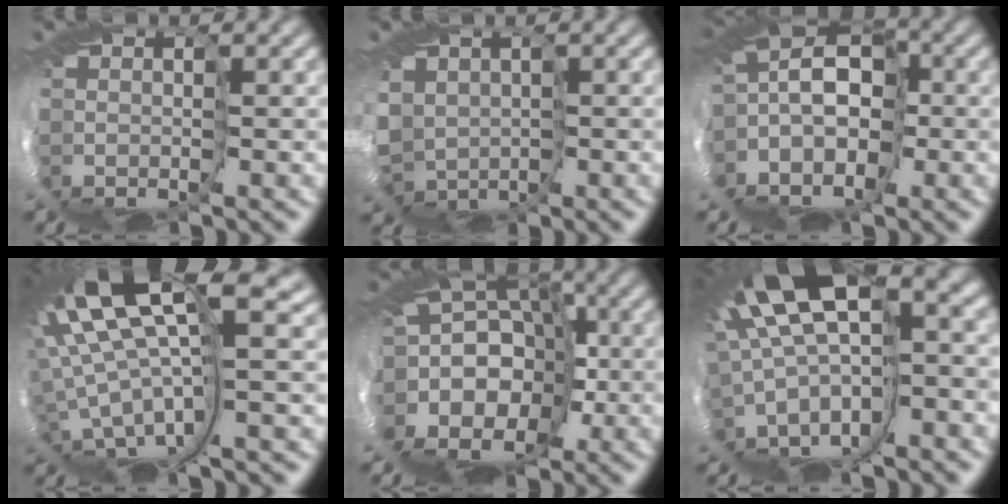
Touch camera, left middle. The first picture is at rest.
{"total": 5.7, "force": [-1.1, 4.6, 3.1], "torque": [-0.123, -0.019, -0.030]}
{"total": 5.2, "force": [-2.6, 3.5, 2.8], "torque": [-0.065, 0.018, -0.059]}
{"total": 10.2, "force": [4.0, 1.0, 9.4], "torque": [-0.237, 0.007, 0.086]}
{"total": 9.8, "force": [-2.3, 7.2, 6.3], "torque": [-0.140, 0.030, -0.063]}
{"total": 9.8, "force": [1.4, 2.5, 9.4], "torque": [-0.200, 0.004, 0.056]}